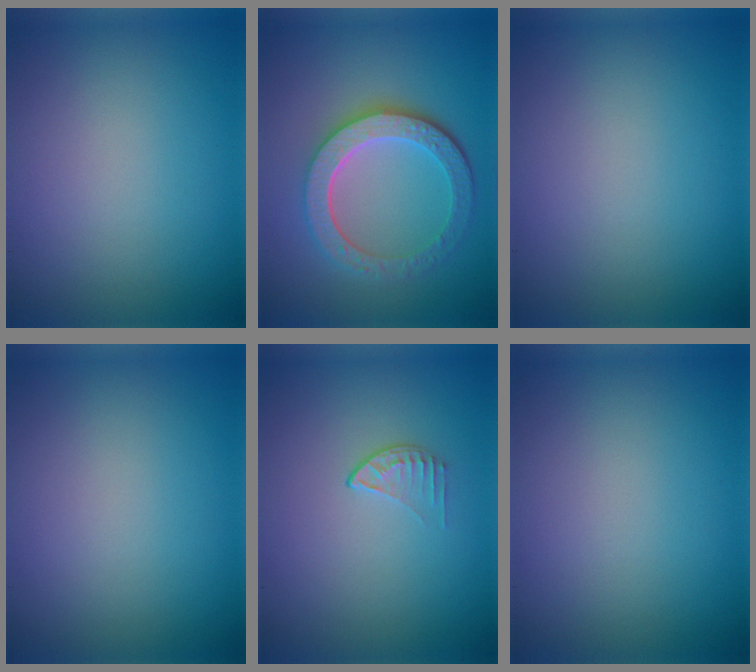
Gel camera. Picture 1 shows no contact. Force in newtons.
{"total": 5.9, "press": 4.6, "slide": 3.7}
{"total": 0.0}
{"total": 0.0}
{"total": 1.1, "press": 0.7, "slide": 0.9}
{"total": 0.0}